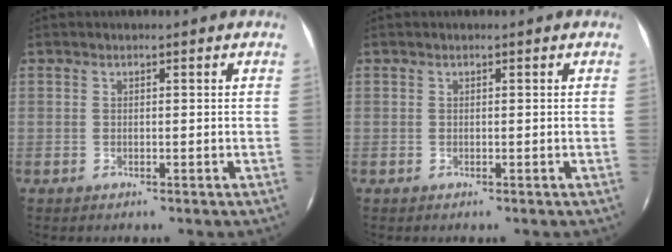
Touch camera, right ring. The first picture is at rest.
{"total": 0.0}